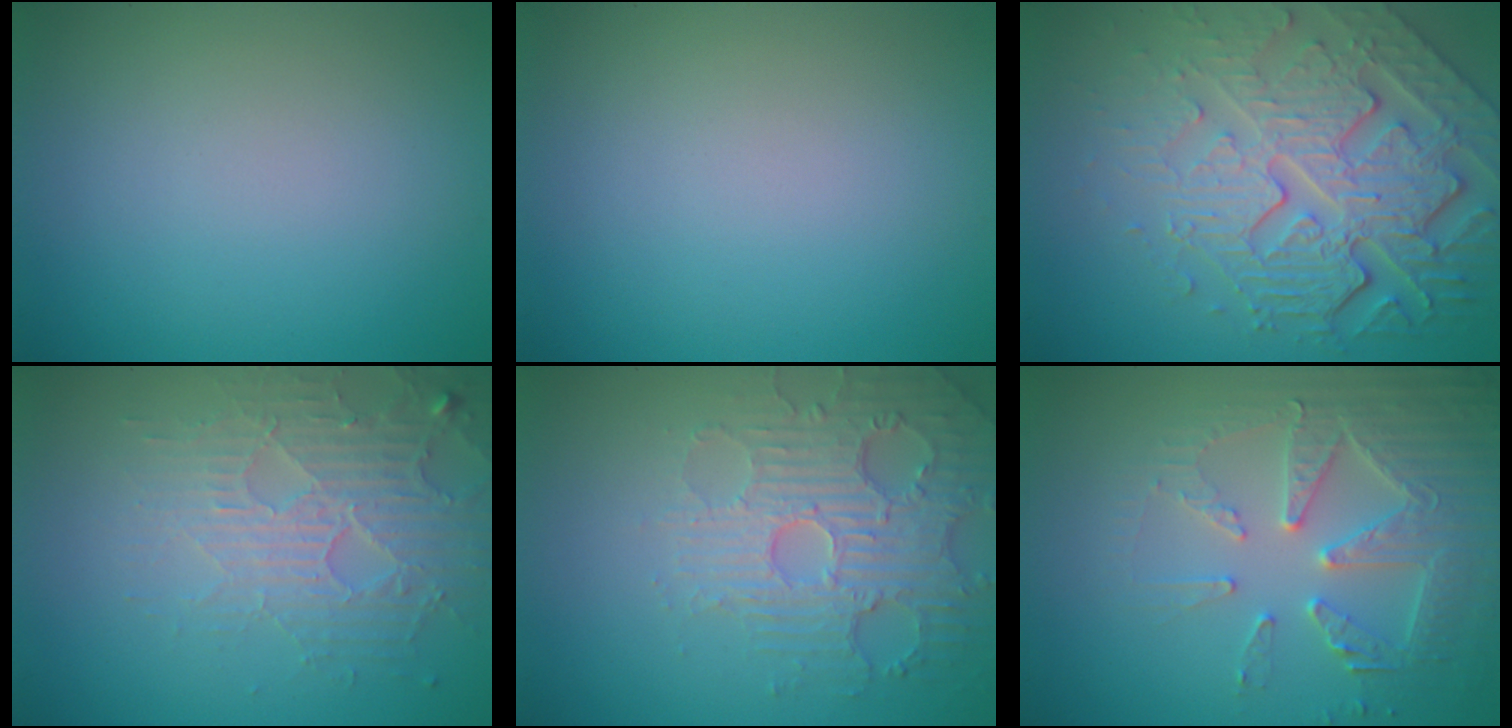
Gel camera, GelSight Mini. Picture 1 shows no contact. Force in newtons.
{"total": 0.0}
{"total": 7.8, "press": 6.0, "slide": 5.0}
{"total": 3.9, "press": 3.8, "slide": 1.0}
{"total": 5.0, "press": 4.1, "slide": 2.9}
{"total": 4.8, "press": 4.6, "slide": 1.5}